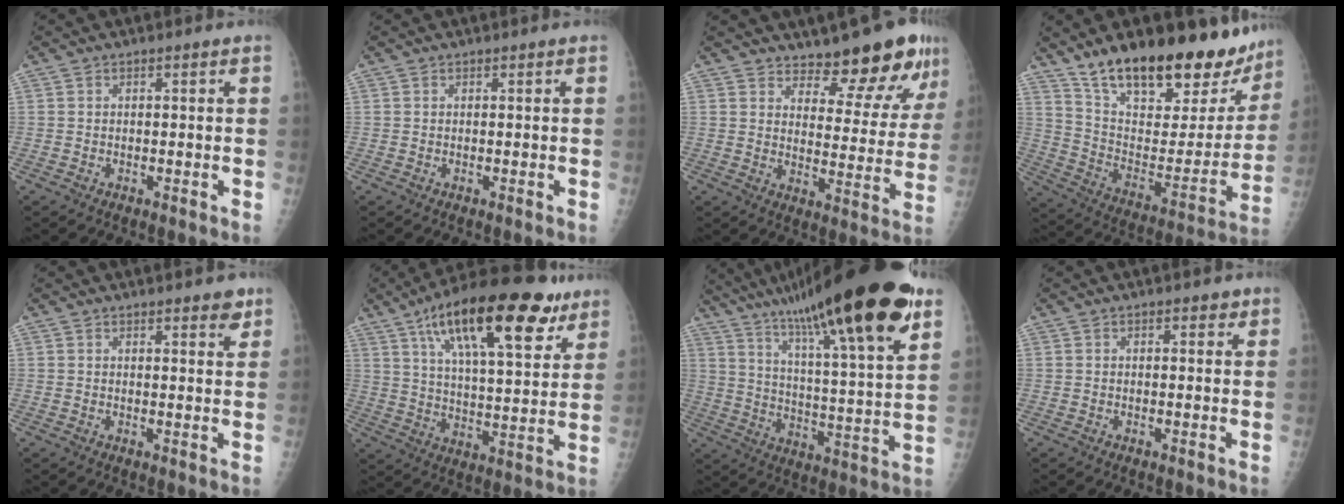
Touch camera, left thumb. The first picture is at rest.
{"total": 0.0}
{"total": 13.0, "force": [10.4, 4.0, 6.7], "torque": [-0.052, -0.082, 0.141]}
{"total": 28.4, "force": [21.4, 10.9, 15.1], "torque": [-0.195, -0.089, 0.329]}
{"total": 3.5, "force": [2.6, 1.1, 2.2], "torque": [-0.016, -0.015, 0.031]}
{"total": 24.8, "force": [13.9, 8.7, 18.6], "torque": [-0.276, -0.027, 0.223]}
{"total": 29.0, "force": [18.7, 4.4, 21.8], "torque": [-0.339, -0.040, 0.296]}
{"total": 1.9, "force": [1.1, 0.9, 1.1], "torque": [-0.005, -0.003, 0.012]}